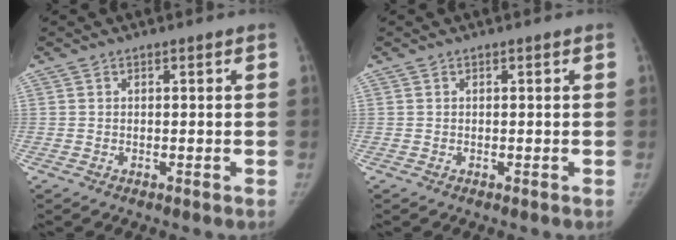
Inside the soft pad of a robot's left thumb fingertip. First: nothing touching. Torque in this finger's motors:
{"motor_torque": [0.05, 0.01, 0.28, -0.12, 0.03]}